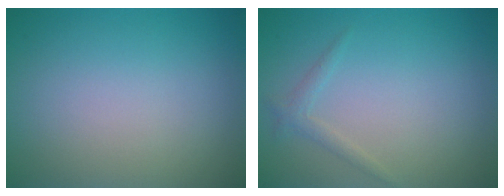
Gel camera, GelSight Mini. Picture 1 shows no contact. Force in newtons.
{"total": 1.1, "press": 1.1, "slide": 0.1}